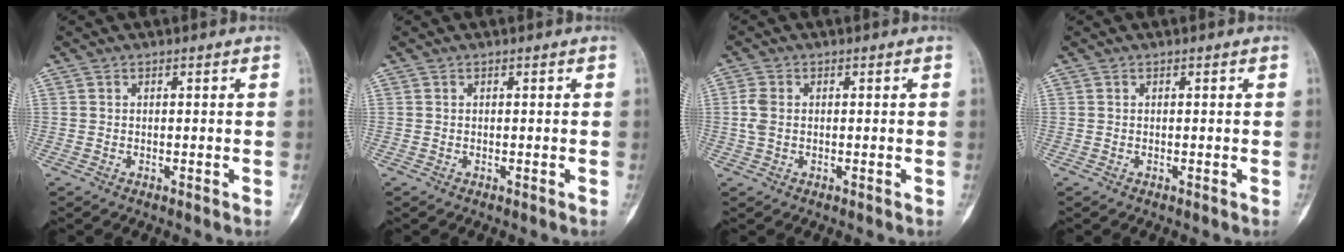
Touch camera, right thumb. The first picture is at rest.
{"total": 0.0}
{"total": 2.9, "force": [0.0, 1.9, 2.1], "torque": [-0.061, 0.003, -0.002]}
{"total": 0.0}